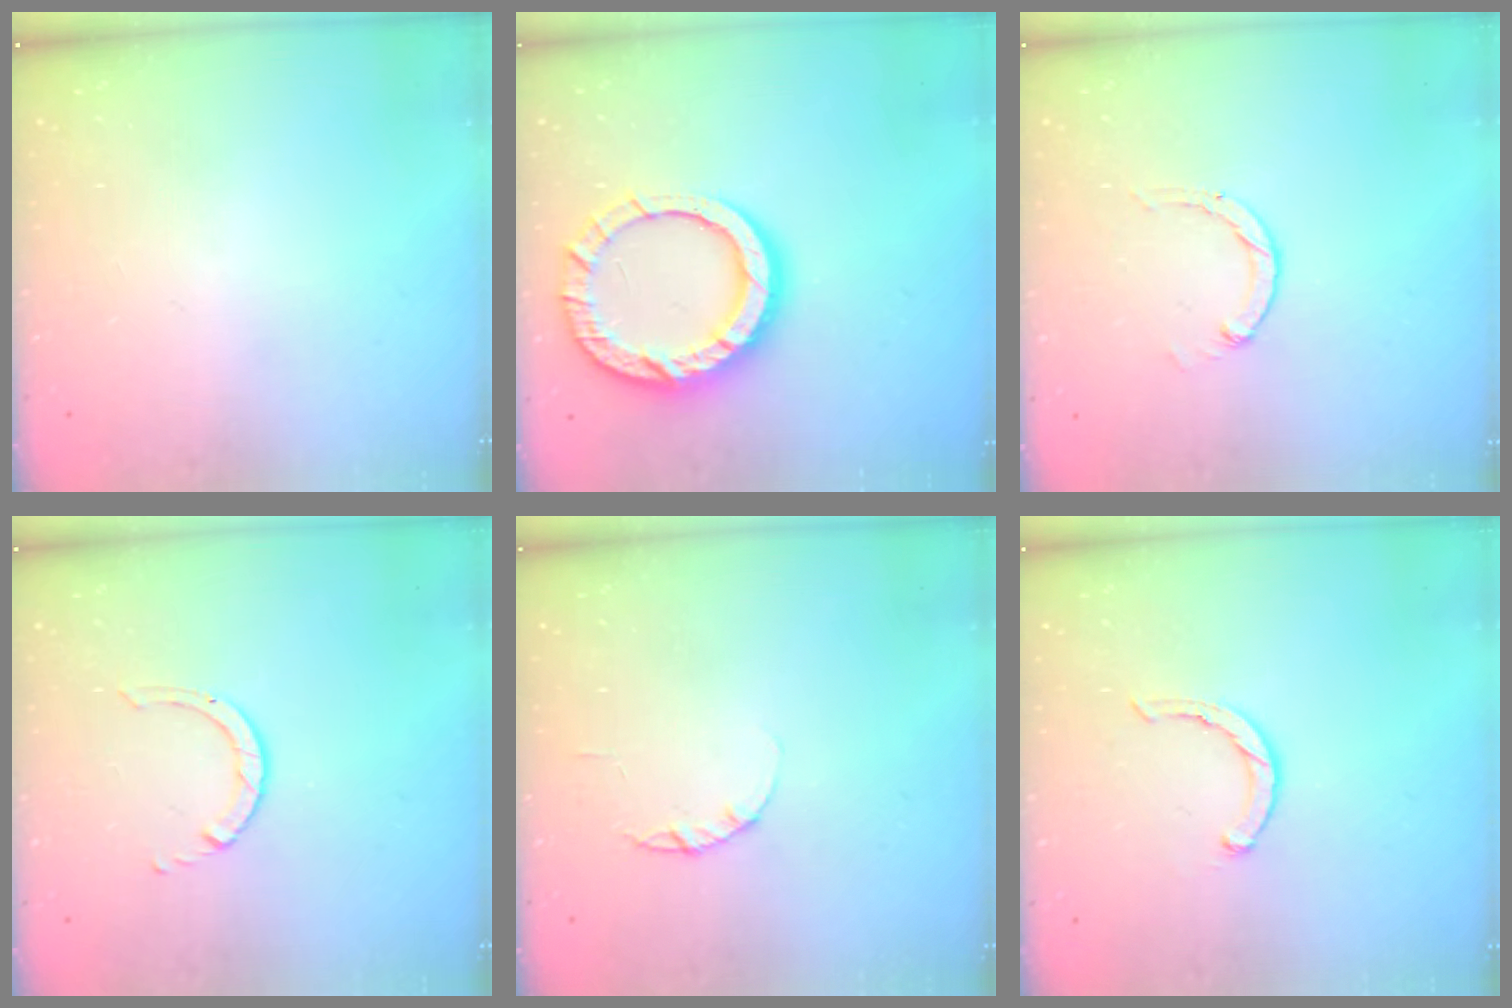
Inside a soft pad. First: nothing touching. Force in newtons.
{"total": 14.6, "press": 14.5, "slide": 1.3}
{"total": 0.0}
{"total": 1.7, "press": 1.7, "slide": 0.1}
{"total": 2.2, "press": 2.2, "slide": 0.4}
{"total": 2.3, "press": 2.2, "slide": 0.5}